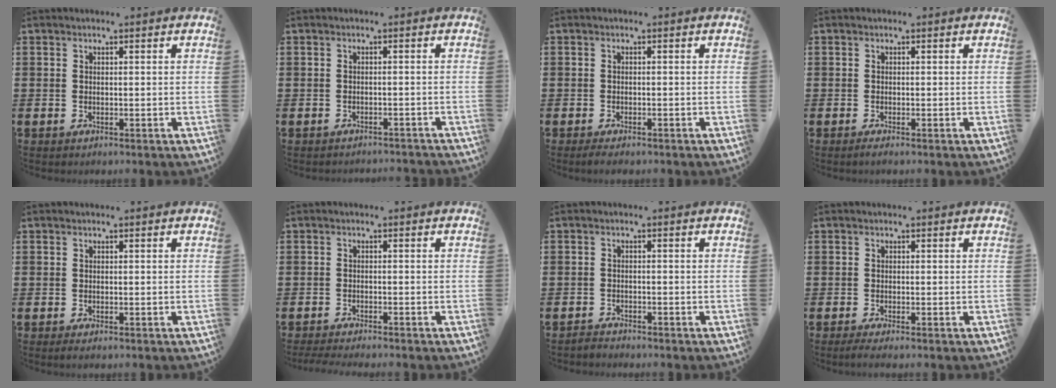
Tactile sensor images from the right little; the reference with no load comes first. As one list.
[{"total": 1.0, "force": [-1.0, -0.1, 0.0], "torque": [-0.002, 0.001, -0.021]}, {"total": 1.0, "force": [-0.7, 0.3, 0.6], "torque": [-0.012, -0.002, -0.015]}, {"total": 0.5, "force": [-0.3, 0.0, 0.4], "torque": [-0.007, -0.003, -0.006]}, {"total": 0.5, "force": [-0.2, 0.1, 0.4], "torque": [-0.008, 0.000, -0.005]}, {"total": 1.4, "force": [-1.3, -0.1, 0.4], "torque": [-0.007, 0.001, -0.026]}, {"total": 1.2, "force": [-1.2, 0.1, -0.1], "torque": [-0.002, 0.002, -0.025]}, {"total": 0.9, "force": [-0.5, 0.0, 0.7], "torque": [-0.010, -0.003, -0.010]}]